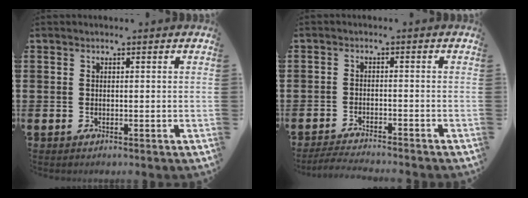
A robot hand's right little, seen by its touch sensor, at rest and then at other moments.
{"total": 2.3, "force": [-2.3, -0.1, 0.5], "torque": [-0.007, 0.004, -0.047]}